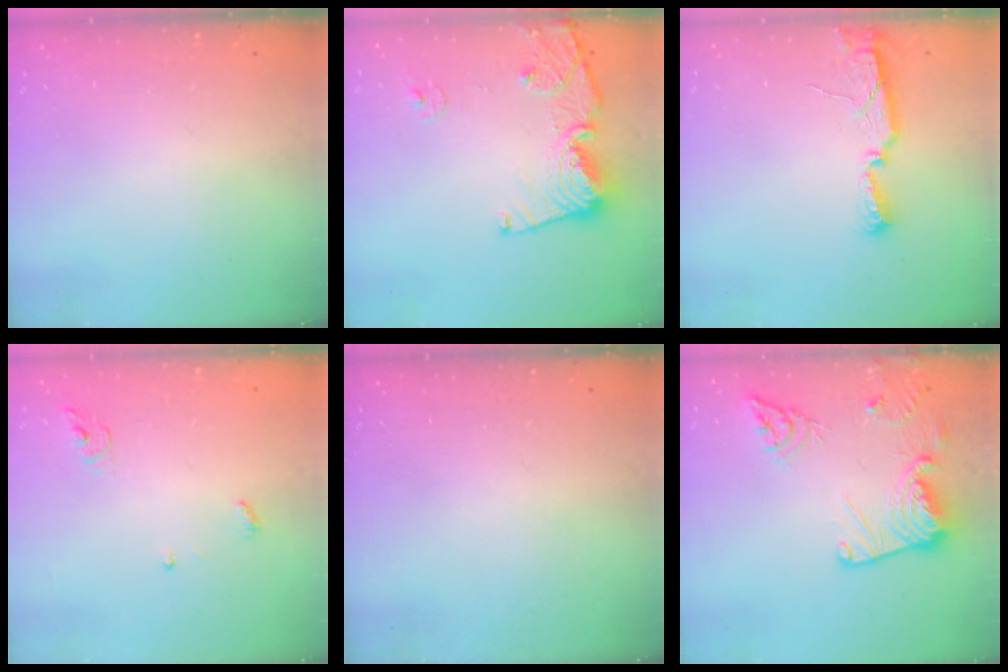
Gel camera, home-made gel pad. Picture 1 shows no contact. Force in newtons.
{"total": 14.7, "press": 14.6, "slide": 1.8}
{"total": 9.5, "press": 8.0, "slide": 5.2}
{"total": 4.5, "press": 4.5, "slide": 0.3}
{"total": 0.0}
{"total": 18.1, "press": 18.0, "slide": 1.7}